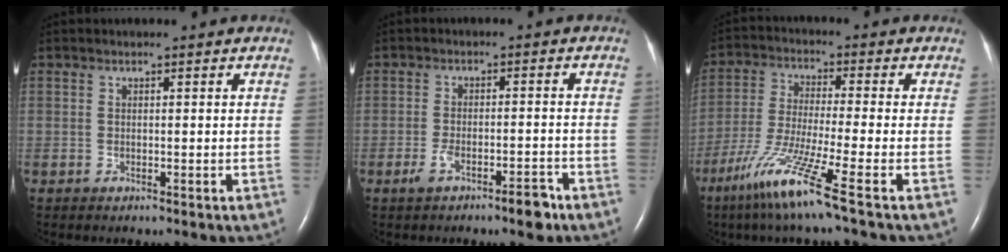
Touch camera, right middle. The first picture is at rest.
{"total": 5.1, "force": [-3.3, 1.1, 3.8], "torque": [-0.068, 0.001, -0.053]}
{"total": 10.9, "force": [-6.5, -1.5, 8.7], "torque": [-0.175, -0.042, -0.128]}